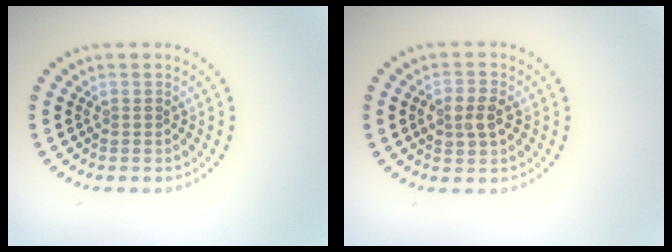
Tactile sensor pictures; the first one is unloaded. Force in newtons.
{"total": 2.4, "press": 2.4, "slide": 0.4}